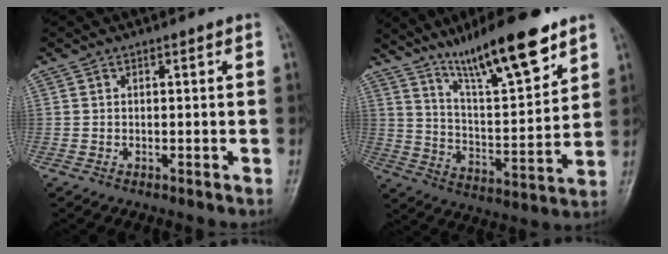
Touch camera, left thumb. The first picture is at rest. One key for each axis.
{"total": 17.5, "fx": 12.2, "fy": 3.4, "fz": 12.2, "tx": -0.182, "ty": -0.064, "tz": 0.213}